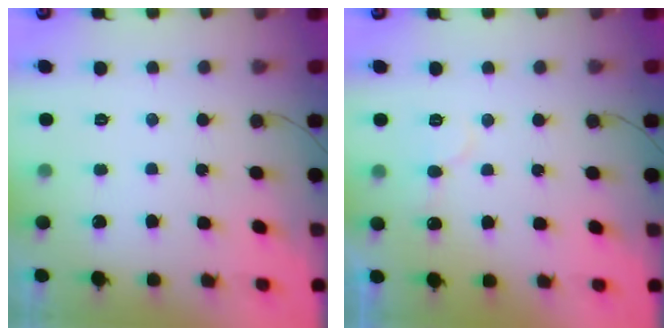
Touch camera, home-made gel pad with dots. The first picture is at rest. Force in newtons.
{"total": 5.1, "press": 5.1, "slide": 0.5}